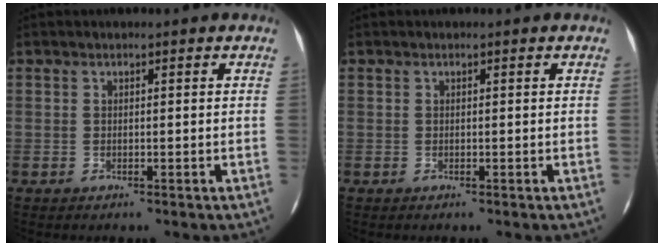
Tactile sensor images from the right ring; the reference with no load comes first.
{"total": 0.0}